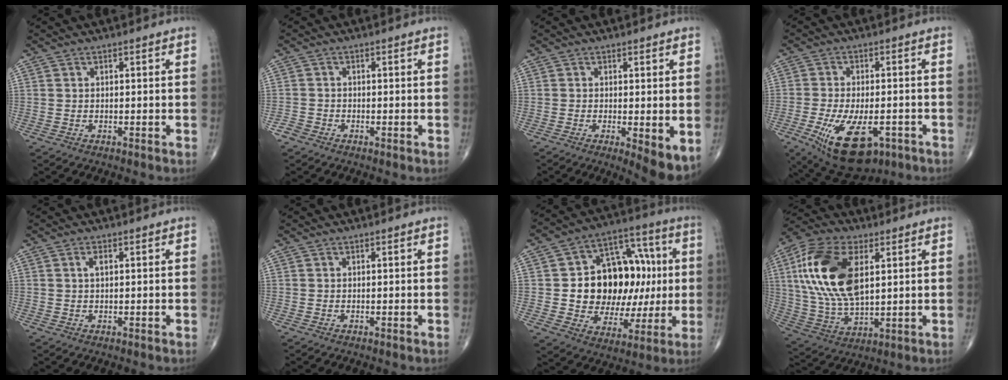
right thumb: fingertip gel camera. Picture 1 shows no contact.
{"total": 1.6, "force": [-1.3, 0.9, 0.0], "torque": [0.002, 0.002, -0.031]}
{"total": 5.9, "force": [-1.4, 1.5, 5.5], "torque": [-0.082, -0.020, -0.022]}
{"total": 15.3, "force": [-6.6, 7.5, 11.6], "torque": [-0.204, 0.005, -0.091]}
{"total": 1.7, "force": [0.5, 0.8, 1.4], "torque": [-0.028, 0.004, 0.010]}
{"total": 0.0}
{"total": 20.0, "force": [1.4, 13.9, 14.2], "torque": [-0.153, 0.027, 0.033]}
{"total": 20.0, "force": [5.1, 10.4, 16.3], "torque": [-0.326, -0.007, 0.095]}